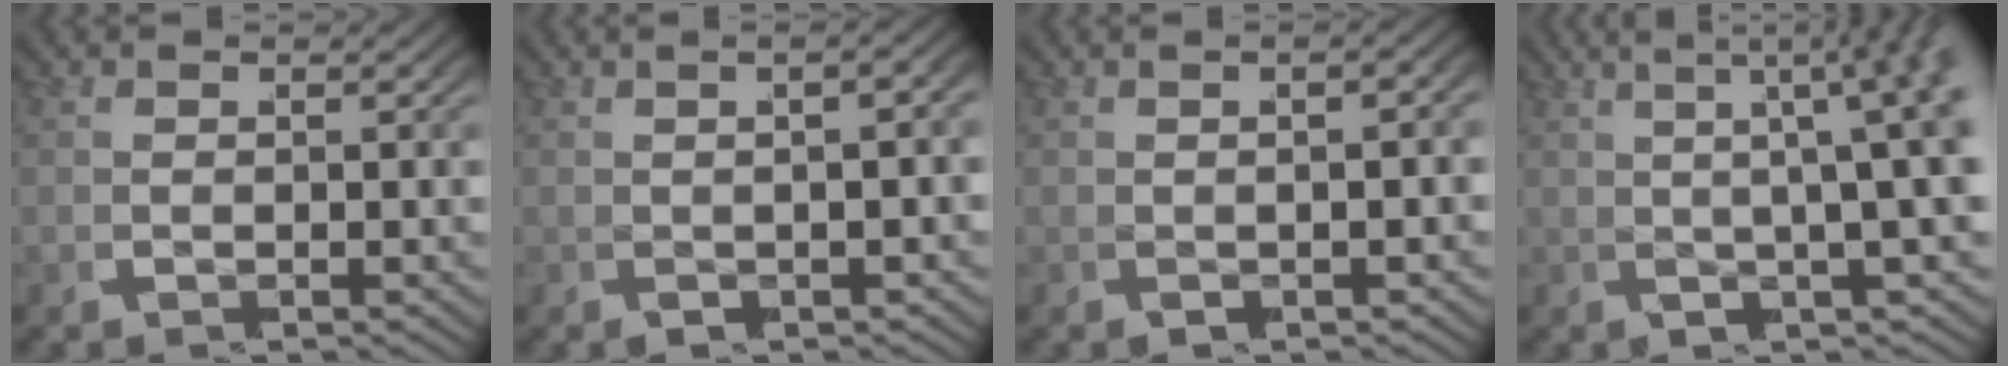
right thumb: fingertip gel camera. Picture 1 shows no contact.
{"total": 6.1, "force": [1.4, 3.2, 4.9], "torque": [-0.052, 0.026, 0.006]}
{"total": 4.6, "force": [0.6, 2.4, 3.9], "torque": [-0.044, 0.018, -0.002]}
{"total": 8.8, "force": [3.1, 4.0, 7.2], "torque": [-0.065, 0.022, 0.026]}